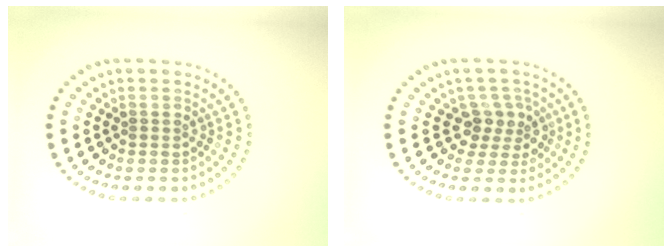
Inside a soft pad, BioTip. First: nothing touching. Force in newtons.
{"total": 2.6, "press": 2.0, "slide": 1.7}